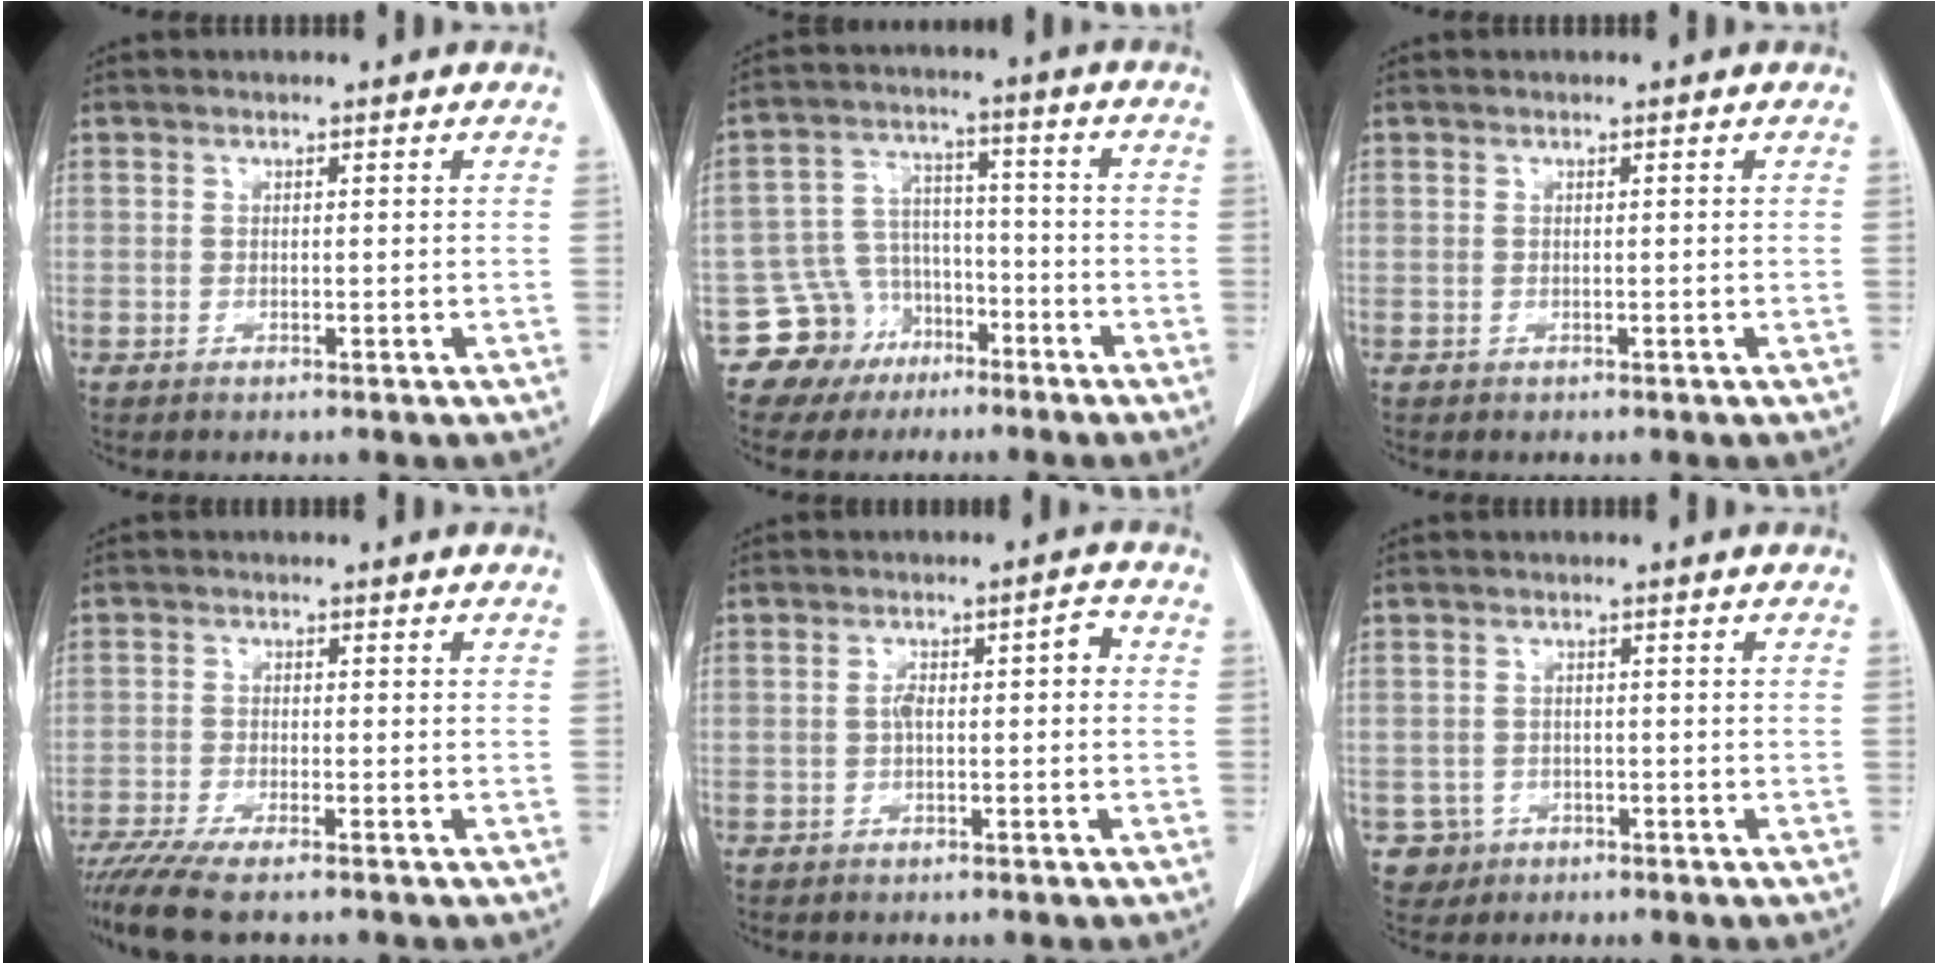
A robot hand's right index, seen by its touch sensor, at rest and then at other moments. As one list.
[{"total": 9.1, "force": [-5.4, 7.3, 0.3], "torque": [0.001, 0.040, -0.083]}, {"total": 0.0}, {"total": 8.4, "force": [-6.9, 1.0, 4.8], "torque": [-0.077, -0.017, -0.113]}, {"total": 3.9, "force": [-0.1, 1.3, 3.7], "torque": [-0.062, 0.021, -0.001]}, {"total": 3.1, "force": [-1.3, 2.8, -0.1], "torque": [0.008, 0.012, -0.016]}]